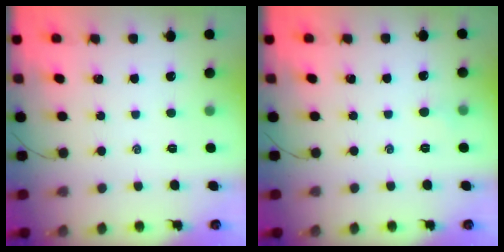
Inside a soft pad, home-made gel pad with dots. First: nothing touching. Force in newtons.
{"total": 2.6, "press": 2.4, "slide": 0.8}